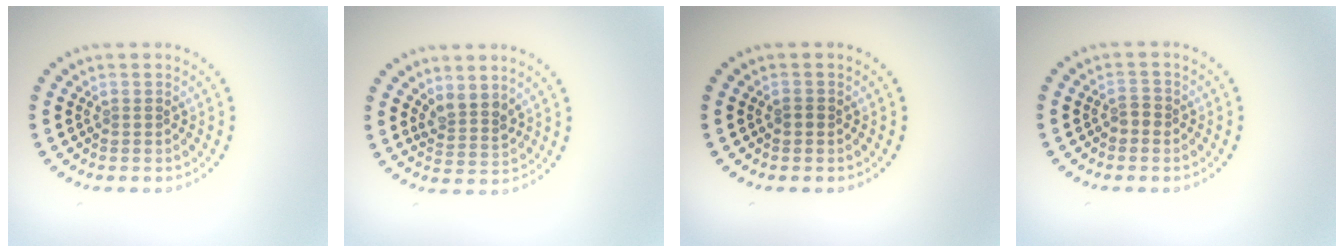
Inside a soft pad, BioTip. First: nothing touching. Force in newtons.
{"total": 2.4, "press": 1.9, "slide": 1.5}
{"total": 0.8, "press": 0.7, "slide": 0.2}
{"total": 1.2, "press": 1.1, "slide": 0.5}